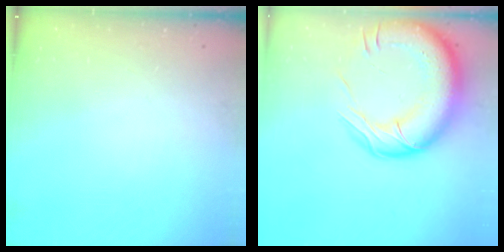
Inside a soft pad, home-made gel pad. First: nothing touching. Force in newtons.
{"total": 22.4, "press": 21.9, "slide": 5.0}